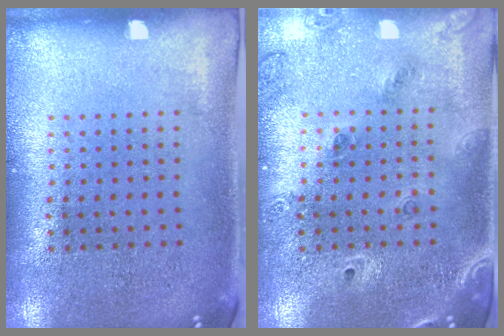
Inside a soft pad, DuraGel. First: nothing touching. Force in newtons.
{"total": 1.6, "press": 1.4, "slide": 0.9}